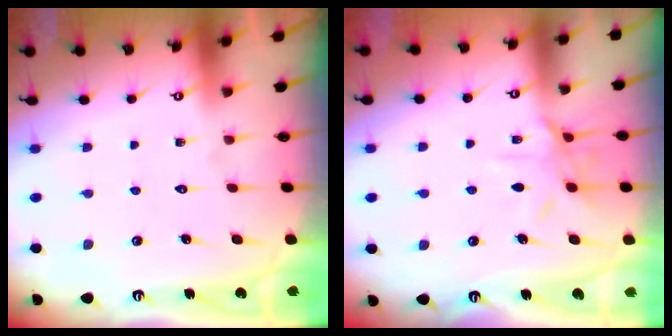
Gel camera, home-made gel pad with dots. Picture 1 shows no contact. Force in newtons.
{"total": 9.0, "press": 9.0, "slide": 0.6}